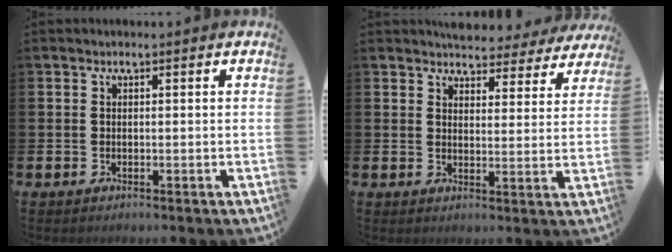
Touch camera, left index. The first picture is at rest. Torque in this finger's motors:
{"motor_torque": [0.69, -1.06, -0.03, 0.03]}